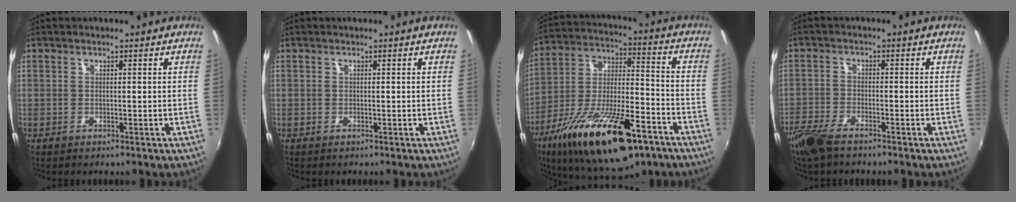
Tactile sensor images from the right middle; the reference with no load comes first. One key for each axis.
{"total": 0.0}
{"total": 25.9, "fx": -14.7, "fy": 9.1, "fz": 19.3, "tx": -0.342, "ty": -0.035, "tz": -0.236}
{"total": 6.6, "fx": -5.1, "fy": 1.9, "fz": 3.7, "tx": -0.101, "ty": -0.017, "tz": -0.105}